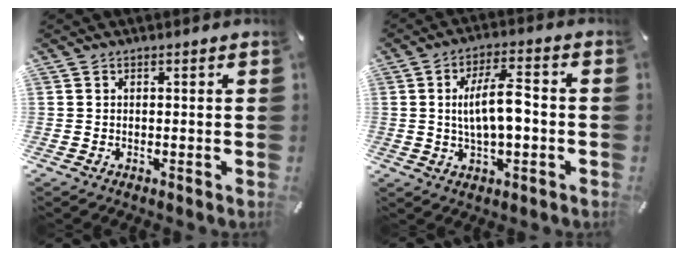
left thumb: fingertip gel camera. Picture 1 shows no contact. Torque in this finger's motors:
{"motor_torque": [1.66, 1.69, 0.80, -0.05, 0.44]}